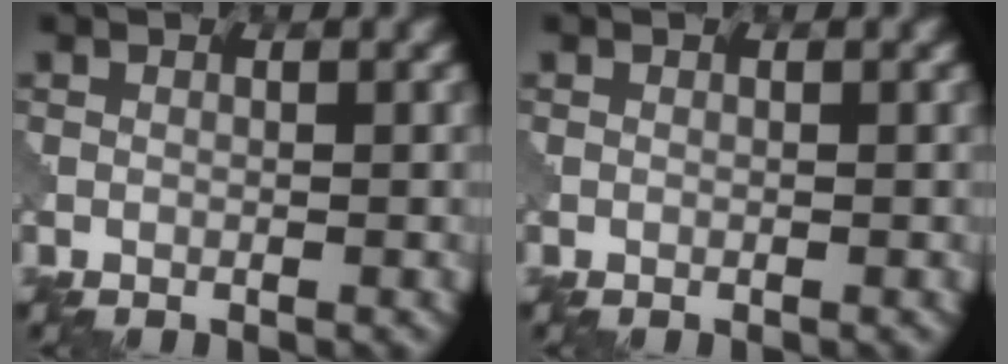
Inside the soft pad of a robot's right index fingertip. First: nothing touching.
{"total": 0.0}